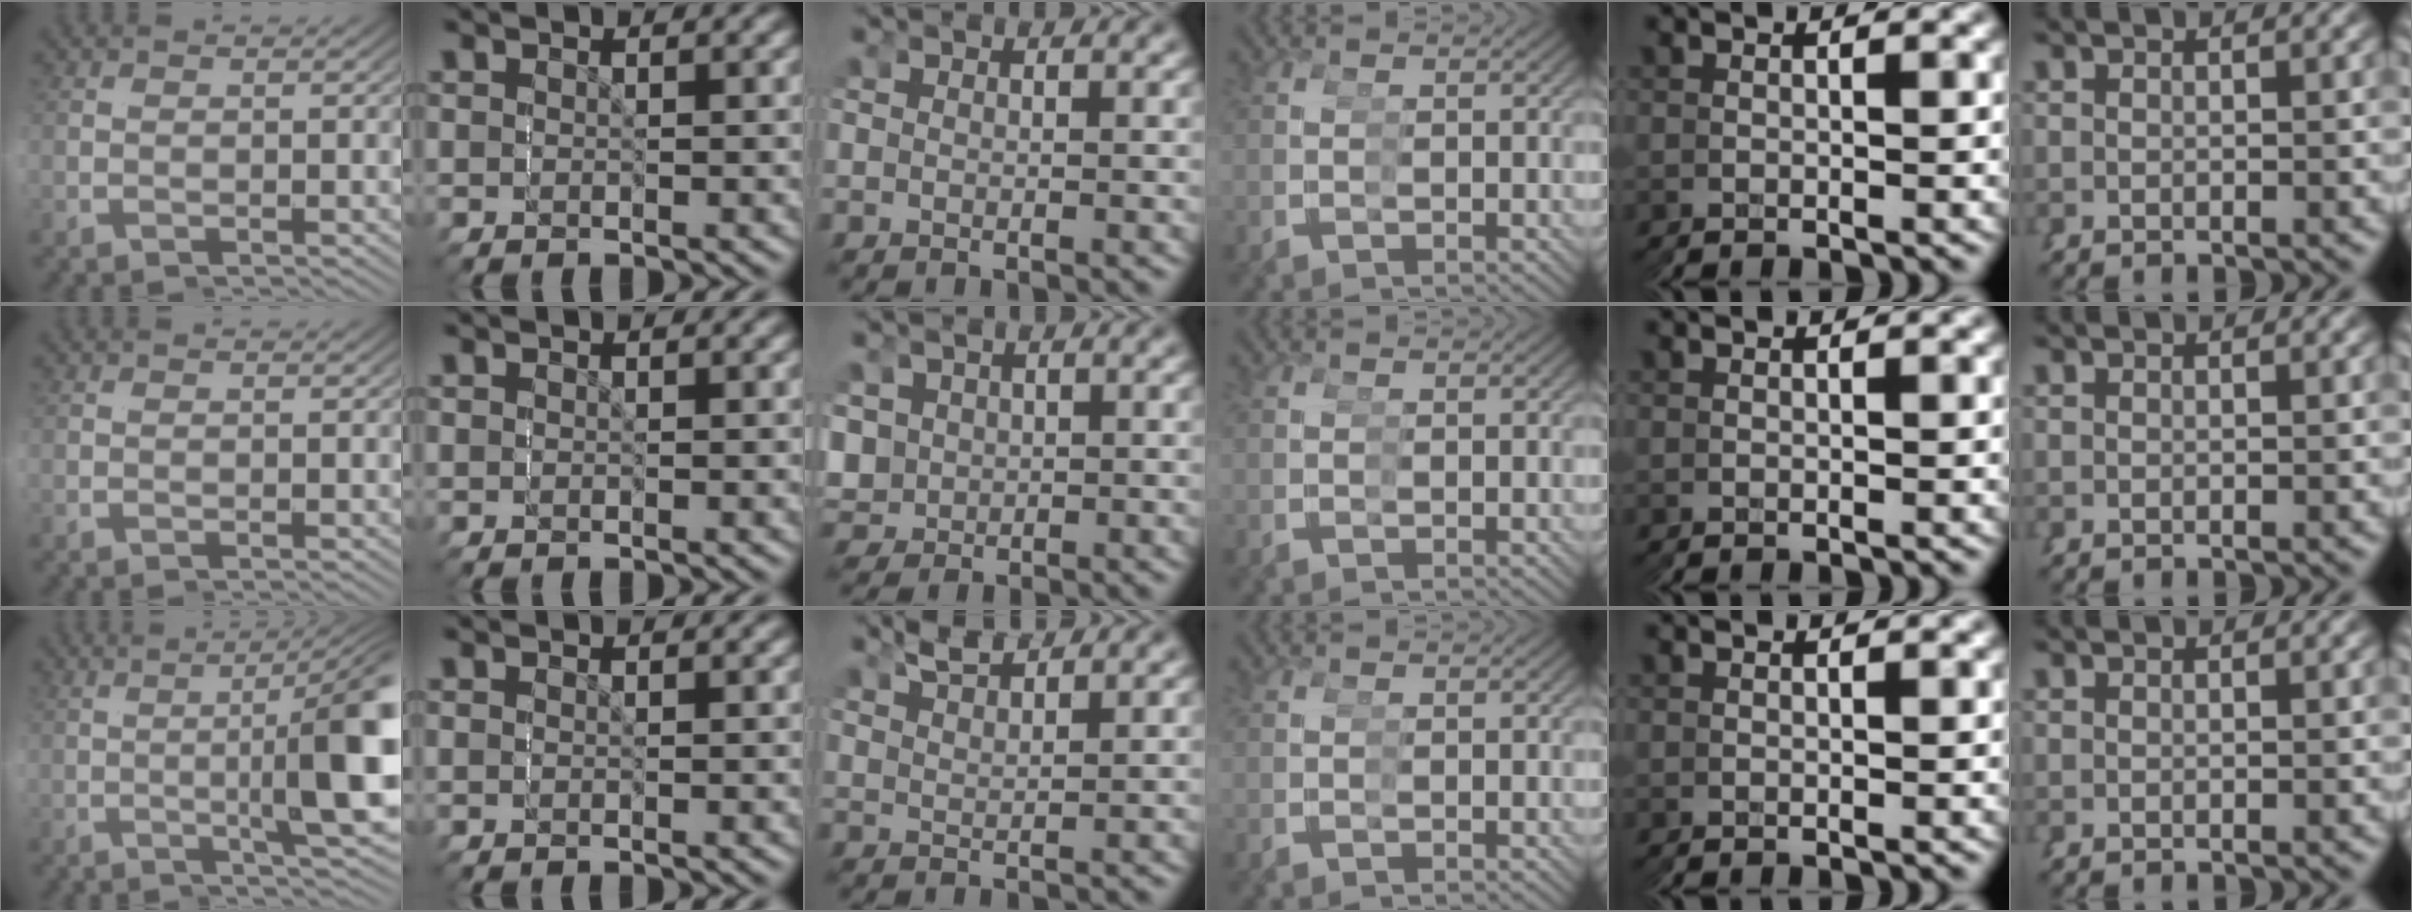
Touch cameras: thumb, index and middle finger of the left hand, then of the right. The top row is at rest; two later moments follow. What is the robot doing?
{"motion": "grasp_and_lifting", "object": "screwdriver"}